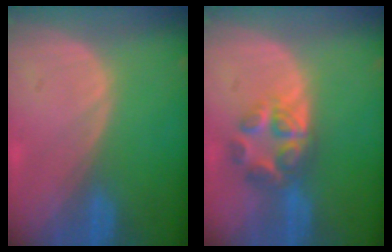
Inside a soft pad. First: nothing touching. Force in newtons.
{"total": 6.4, "press": 5.5, "slide": 3.2}